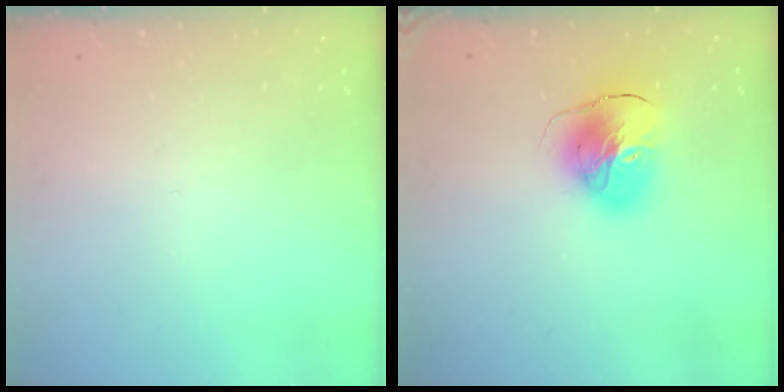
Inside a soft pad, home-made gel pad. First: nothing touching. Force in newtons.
{"total": 12.3, "press": 12.2, "slide": 1.6}